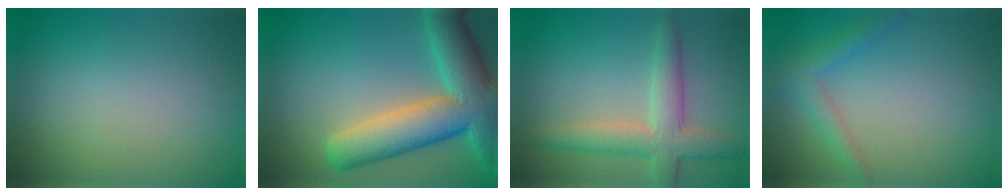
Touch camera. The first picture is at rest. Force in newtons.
{"total": 10.7, "press": 10.7, "slide": 0.8}
{"total": 4.7, "press": 4.7, "slide": 0.2}
{"total": 2.3, "press": 2.3, "slide": 0.2}